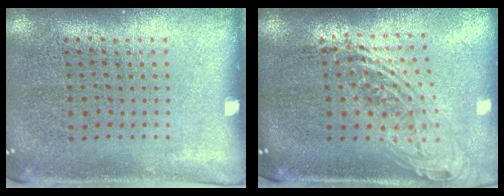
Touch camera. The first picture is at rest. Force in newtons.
{"total": 2.0, "press": 1.5, "slide": 1.2}